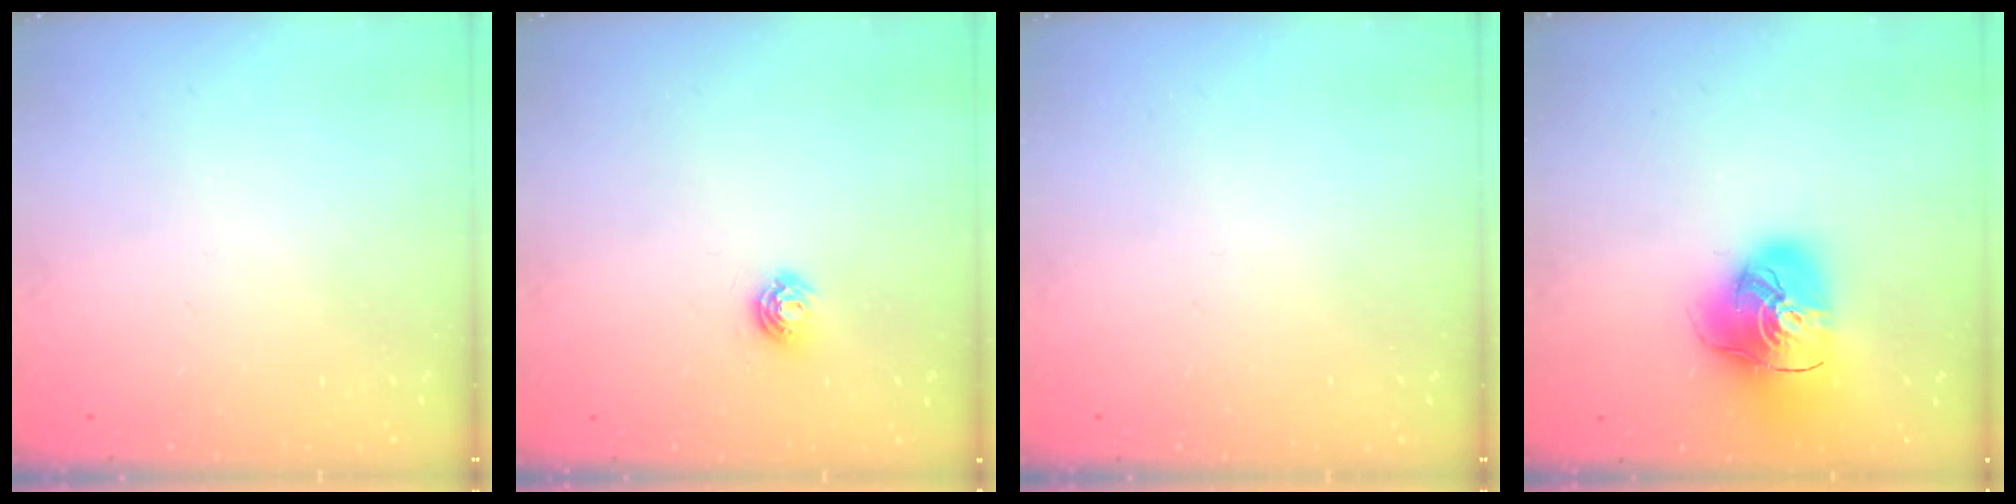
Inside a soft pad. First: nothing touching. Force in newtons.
{"total": 5.0, "press": 5.0, "slide": 0.6}
{"total": 0.0}
{"total": 16.9, "press": 16.8, "slide": 2.0}